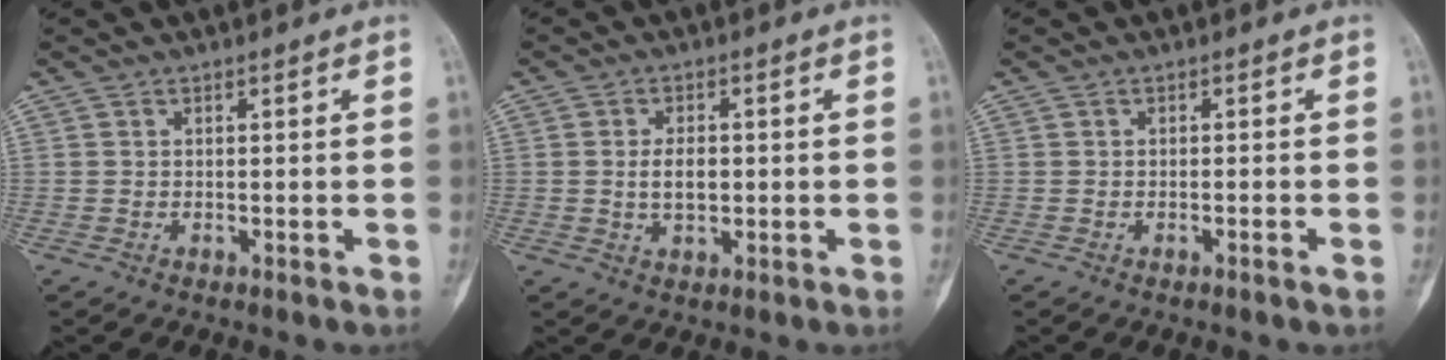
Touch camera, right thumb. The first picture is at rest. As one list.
[{"total": 4.3, "force": [0.0, 2.5, 3.5], "torque": [-0.052, -0.001, 0.000]}, {"total": 0.9, "force": [-0.5, 0.0, 0.8], "torque": [-0.020, 0.004, -0.005]}]